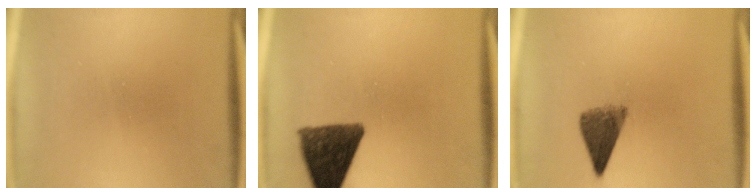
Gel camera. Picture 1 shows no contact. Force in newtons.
{"total": 10.8}
{"total": 5.3}